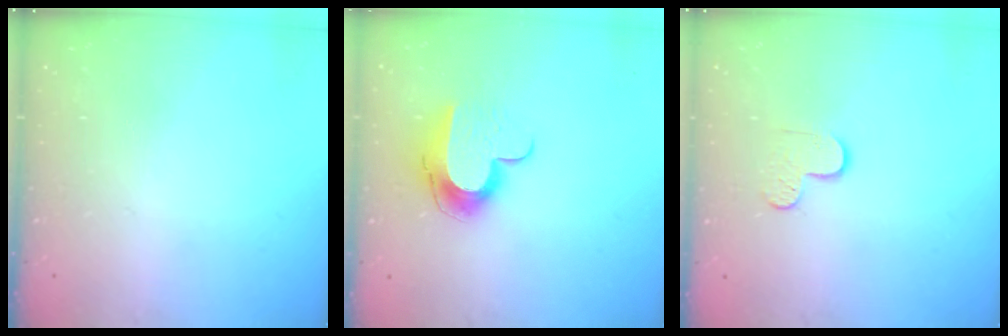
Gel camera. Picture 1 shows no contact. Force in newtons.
{"total": 11.2, "press": 11.1, "slide": 0.7}
{"total": 4.8, "press": 4.7, "slide": 0.5}